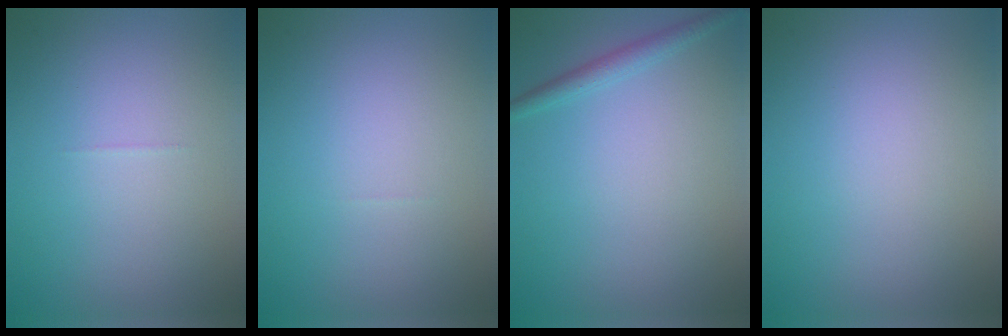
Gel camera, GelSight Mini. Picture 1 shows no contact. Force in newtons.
{"total": 0.0}
{"total": 1.6, "press": 1.6, "slide": 0.1}
{"total": 0.0}